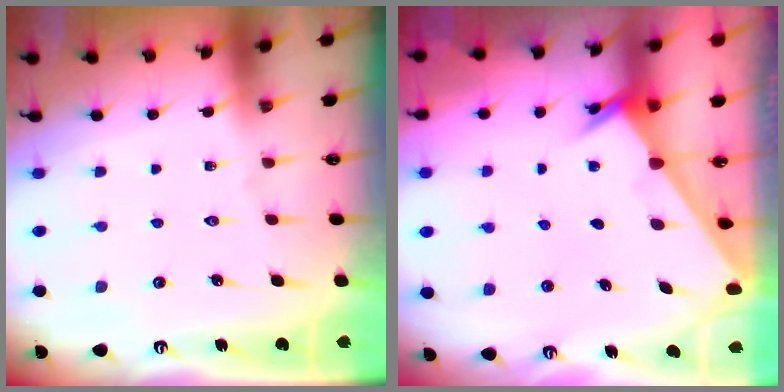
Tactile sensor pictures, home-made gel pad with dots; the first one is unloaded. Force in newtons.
{"total": 2.3, "press": 2.3, "slide": 0.2}